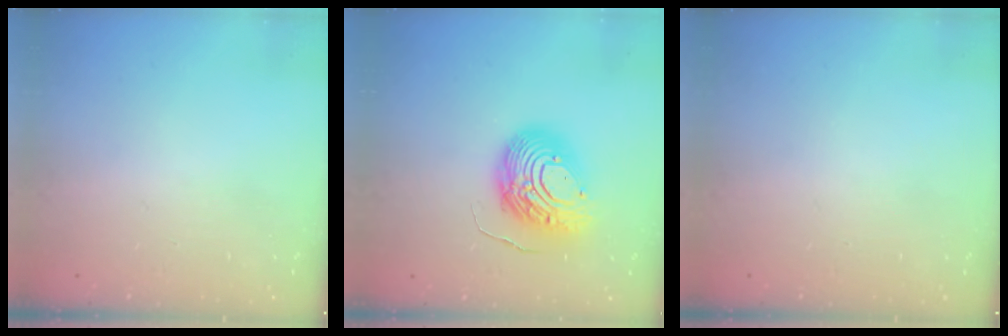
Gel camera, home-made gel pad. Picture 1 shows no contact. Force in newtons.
{"total": 13.5, "press": 13.4, "slide": 1.7}
{"total": 0.0}